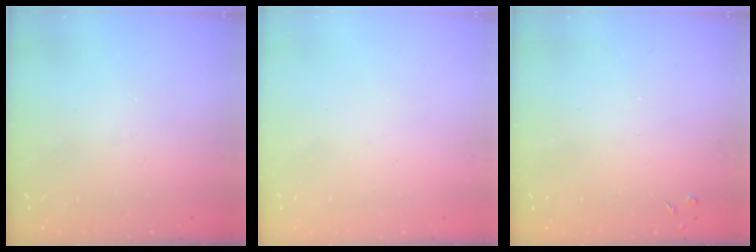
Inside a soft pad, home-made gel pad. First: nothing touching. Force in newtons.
{"total": 0.0}
{"total": 2.8, "press": 2.7, "slide": 0.5}